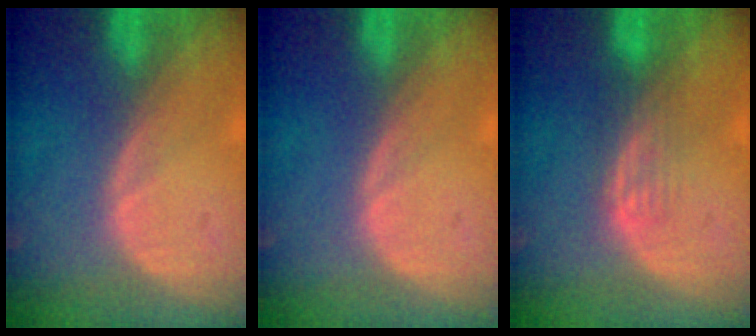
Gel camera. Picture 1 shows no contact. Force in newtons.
{"total": 0.0}
{"total": 2.6, "press": 2.6, "slide": 0.4}